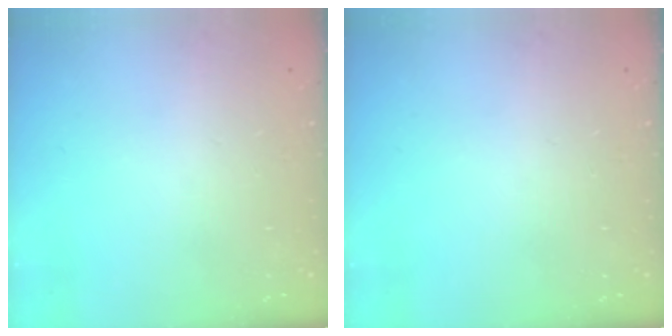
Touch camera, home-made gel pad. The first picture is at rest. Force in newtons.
{"total": 0.0}